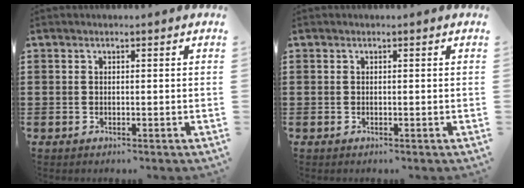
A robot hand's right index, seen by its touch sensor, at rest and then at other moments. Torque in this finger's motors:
{"motor_torque": [0.01, 0.01, 0.00, 0.00]}